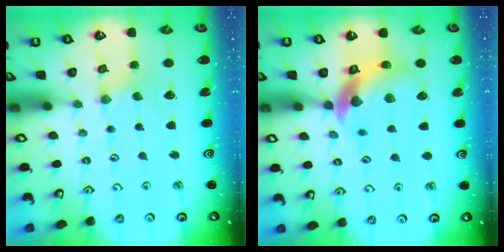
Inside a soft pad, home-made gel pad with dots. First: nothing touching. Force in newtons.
{"total": 11.5, "press": 11.3, "slide": 1.6}